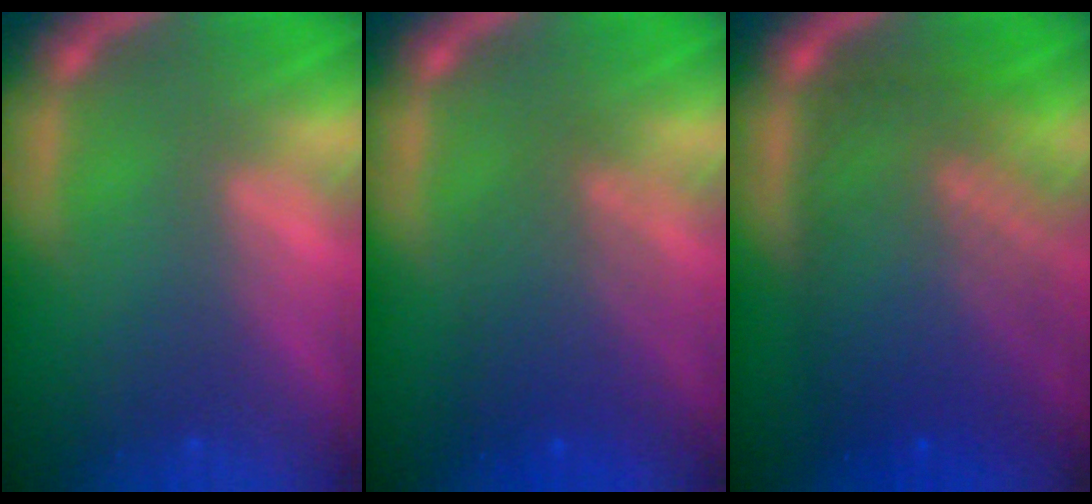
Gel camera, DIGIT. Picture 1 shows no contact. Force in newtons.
{"total": 4.6}
{"total": 10.1}